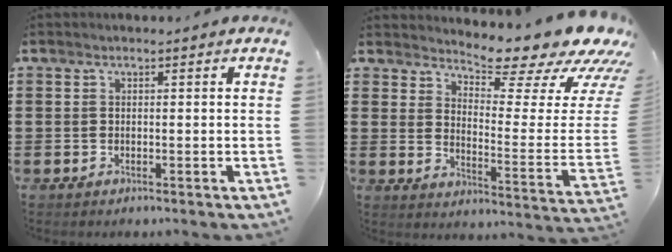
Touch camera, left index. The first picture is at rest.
{"total": 10.0, "force": [8.9, 1.5, 4.5], "torque": [-0.071, -0.088, 0.144]}